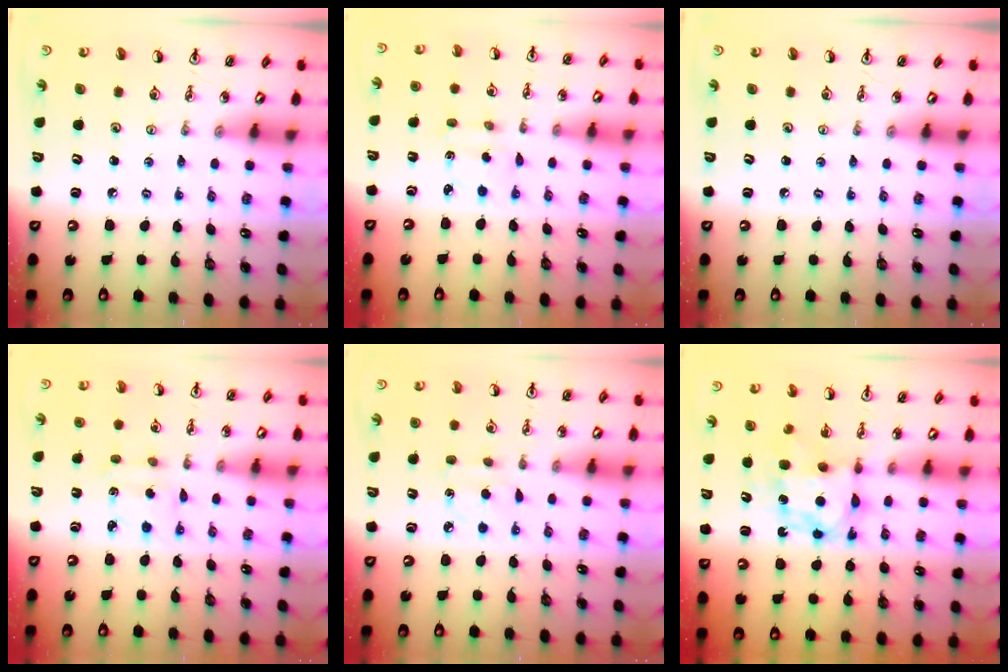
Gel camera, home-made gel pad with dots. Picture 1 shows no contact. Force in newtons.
{"total": 2.4, "press": 2.4, "slide": 0.6}
{"total": 0.0}
{"total": 2.4, "press": 2.3, "slide": 0.6}
{"total": 5.4, "press": 5.4, "slide": 0.6}
{"total": 7.1, "press": 7.0, "slide": 0.6}